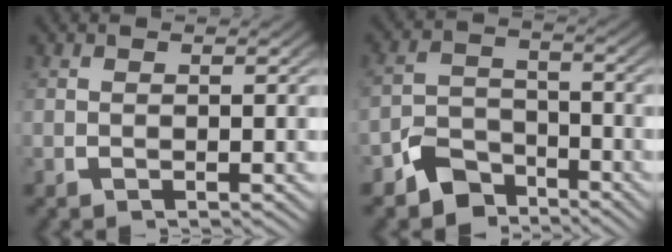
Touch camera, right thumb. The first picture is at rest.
{"total": 5.5, "force": [-3.8, 3.5, 1.9], "torque": [-0.022, -0.016, -0.065]}